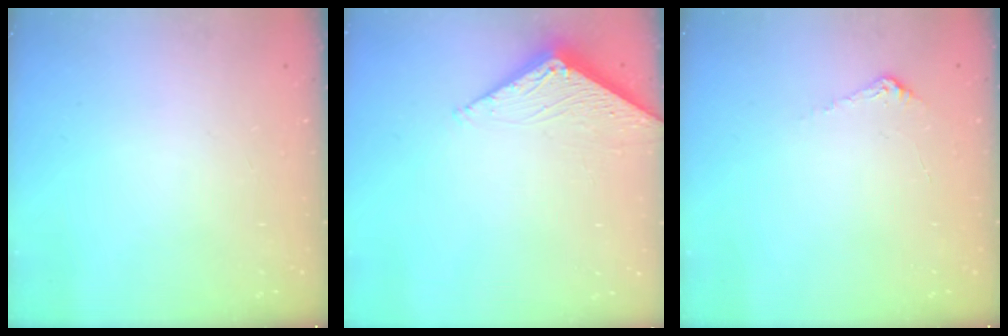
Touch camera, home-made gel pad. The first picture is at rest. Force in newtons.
{"total": 2.8, "press": 2.8, "slide": 0.3}
{"total": 4.8, "press": 4.8, "slide": 0.4}